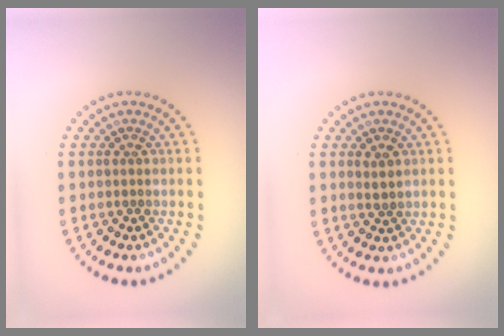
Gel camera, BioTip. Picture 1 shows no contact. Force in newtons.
{"total": 0.7, "press": 0.7, "slide": 0.2}